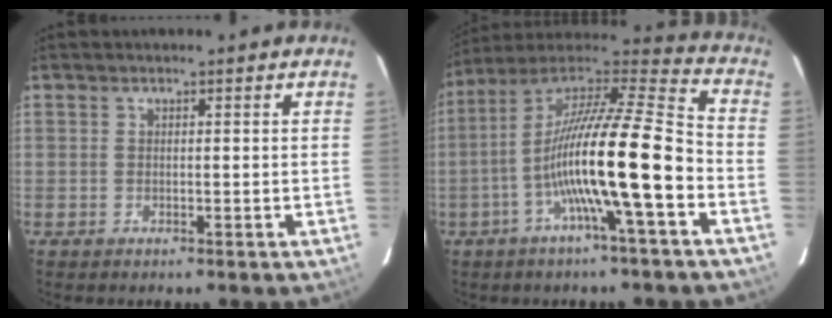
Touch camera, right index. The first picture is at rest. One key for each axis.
{"total": 18.2, "fx": -5.0, "fy": 0.6, "fz": 17.5, "tx": -0.313, "ty": 0.010, "tz": -0.094}